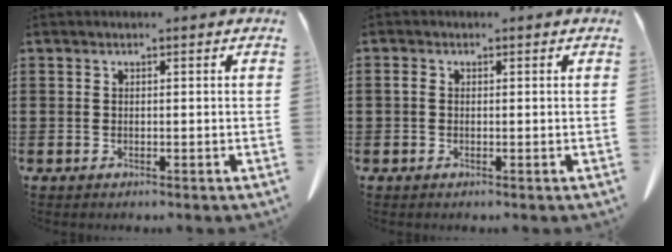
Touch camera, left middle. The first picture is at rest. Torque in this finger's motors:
{"motor_torque": [0.02, 0.12, 0.02, 0.01]}